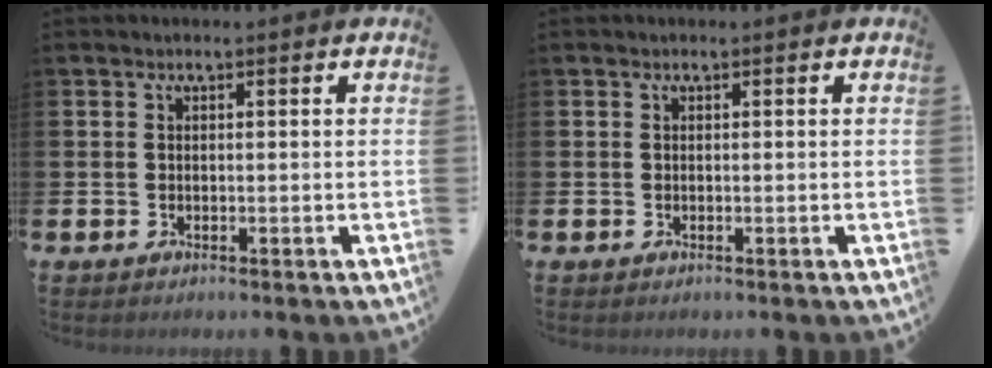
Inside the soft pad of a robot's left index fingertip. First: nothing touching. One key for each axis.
{"total": 0.0}